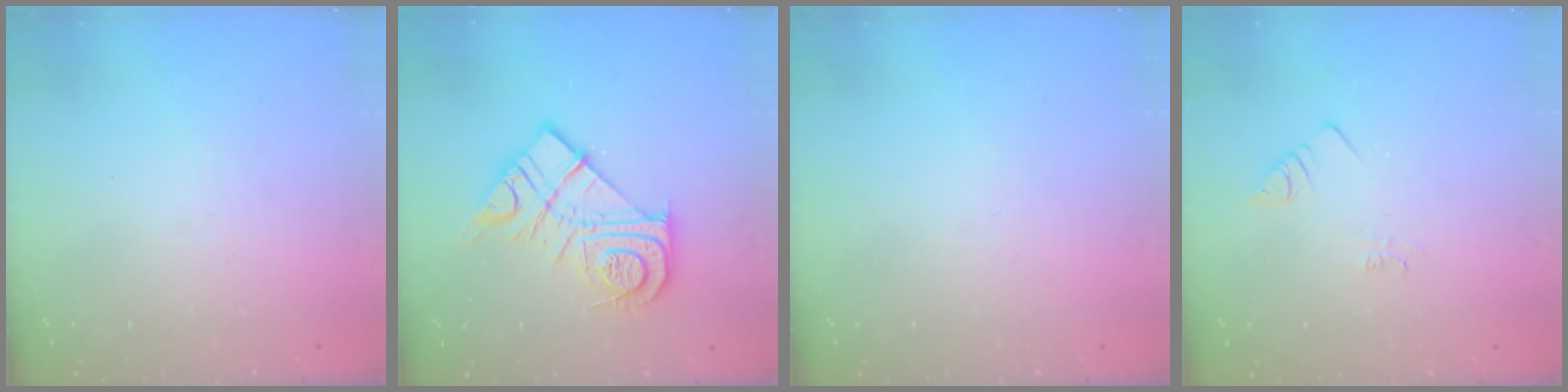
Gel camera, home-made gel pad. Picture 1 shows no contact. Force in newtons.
{"total": 16.4, "press": 16.3, "slide": 1.1}
{"total": 0.0}
{"total": 2.2, "press": 2.2, "slide": 0.6}